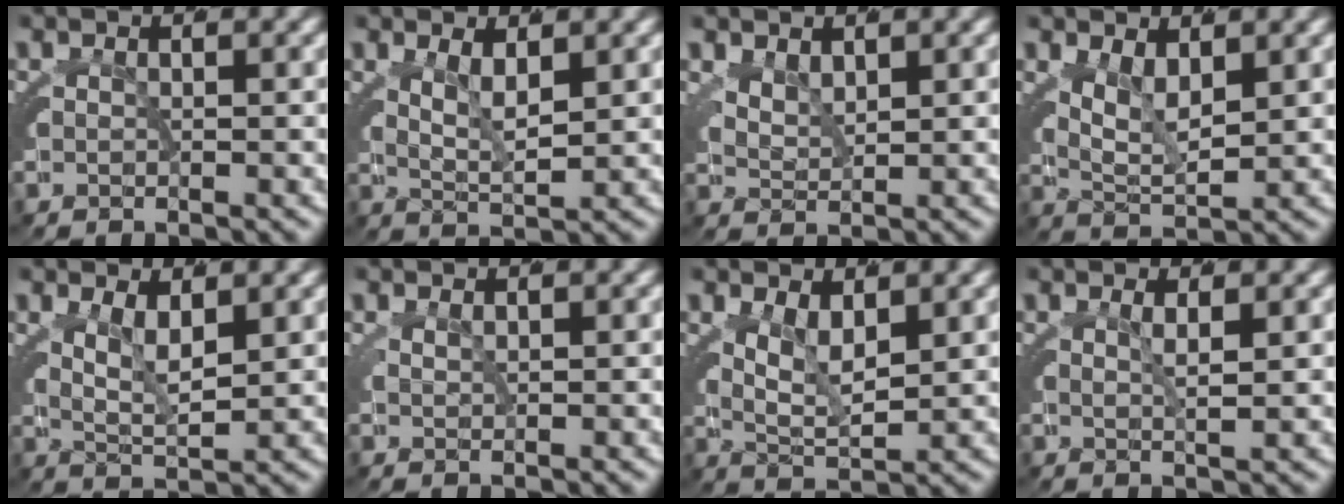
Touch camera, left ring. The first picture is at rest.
{"total": 1.9, "force": [1.0, 0.9, 1.4], "torque": [-0.028, -0.005, 0.013]}
{"total": 2.3, "force": [1.3, 1.9, 0.5], "torque": [-0.022, -0.005, 0.020]}
{"total": 3.1, "force": [1.3, 2.0, 1.9], "torque": [-0.048, -0.010, 0.021]}
{"total": 2.2, "force": [1.1, 1.0, 1.7], "torque": [-0.035, -0.009, 0.016]}
{"total": 0.0}
{"total": 2.9, "force": [1.1, 1.7, 2.0], "torque": [-0.043, -0.011, 0.017]}
{"total": 1.0, "force": [0.6, -0.7, 0.4], "torque": [-0.003, 0.001, 0.013]}